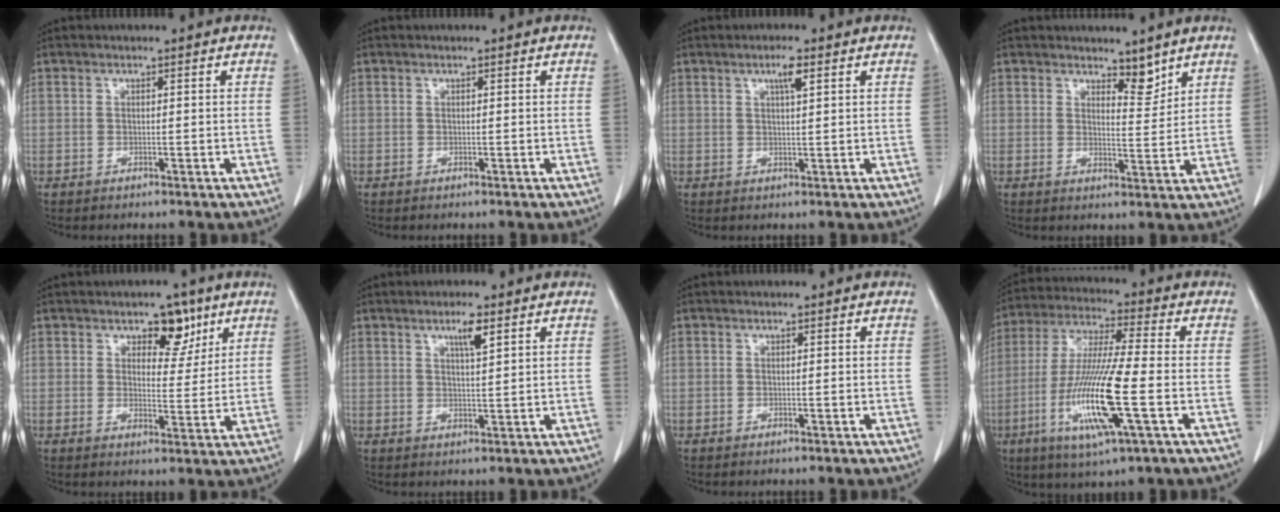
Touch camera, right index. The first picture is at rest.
{"total": 0.0}
{"total": 2.7, "force": [1.3, 0.1, 2.3], "torque": [-0.043, -0.001, 0.021]}
{"total": 3.5, "force": [3.0, 1.2, 1.3], "torque": [-0.016, -0.010, 0.049]}
{"total": 5.7, "force": [3.4, 3.2, 3.3], "torque": [-0.035, -0.001, 0.048]}
{"total": 3.3, "force": [1.9, 0.2, 2.7], "torque": [-0.050, -0.003, 0.032]}
{"total": 0.0}
{"total": 15.5, "force": [-4.2, 0.5, 15.0], "torque": [-0.308, -0.020, -0.082]}